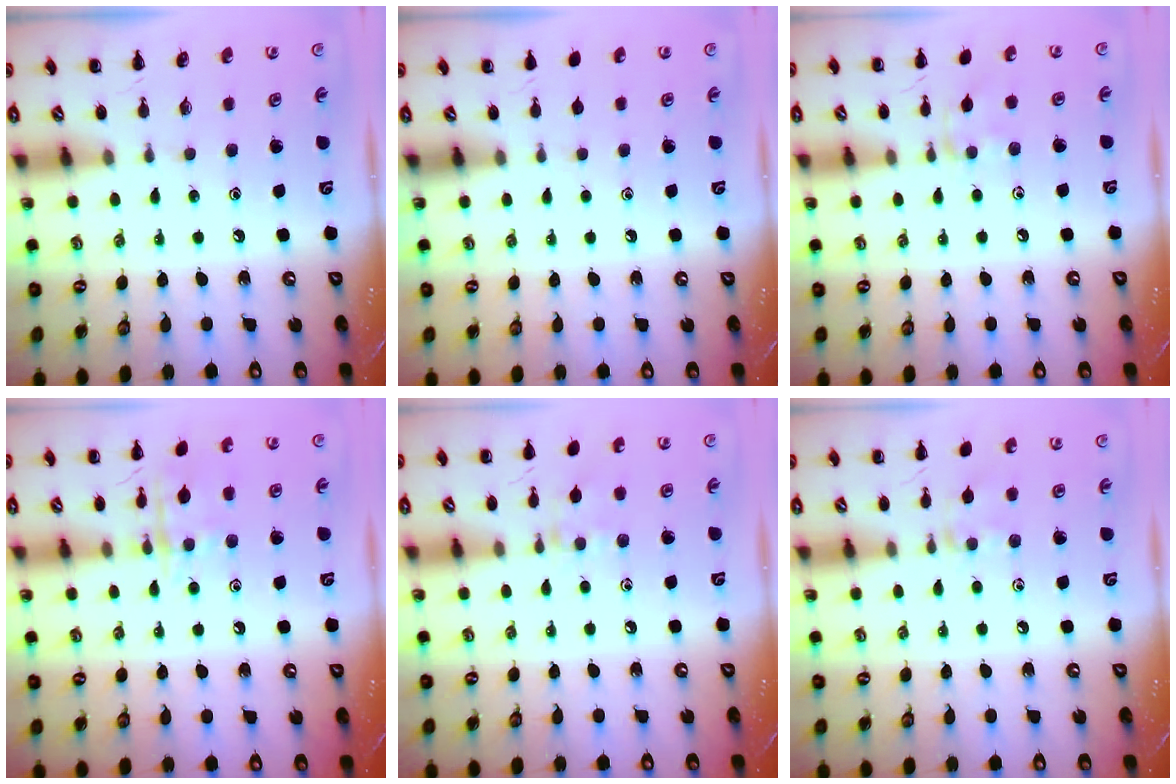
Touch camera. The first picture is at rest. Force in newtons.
{"total": 0.6, "press": 0.6, "slide": 0.1}
{"total": 5.3, "press": 5.2, "slide": 0.9}
{"total": 10.7, "press": 10.7, "slide": 0.6}
{"total": 7.0, "press": 6.7, "slide": 1.9}
{"total": 7.7, "press": 7.5, "slide": 1.6}